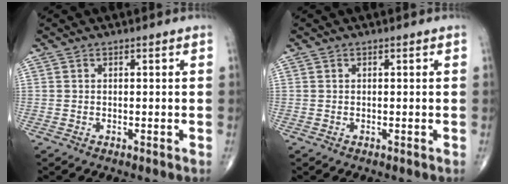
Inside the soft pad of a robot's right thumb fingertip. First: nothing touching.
{"total": 0.0}